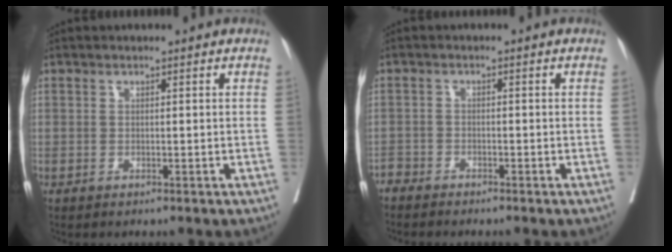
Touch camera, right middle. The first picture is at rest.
{"total": 2.2, "force": [-2.2, 0.2, -0.2], "torque": [0.010, -0.007, -0.045]}